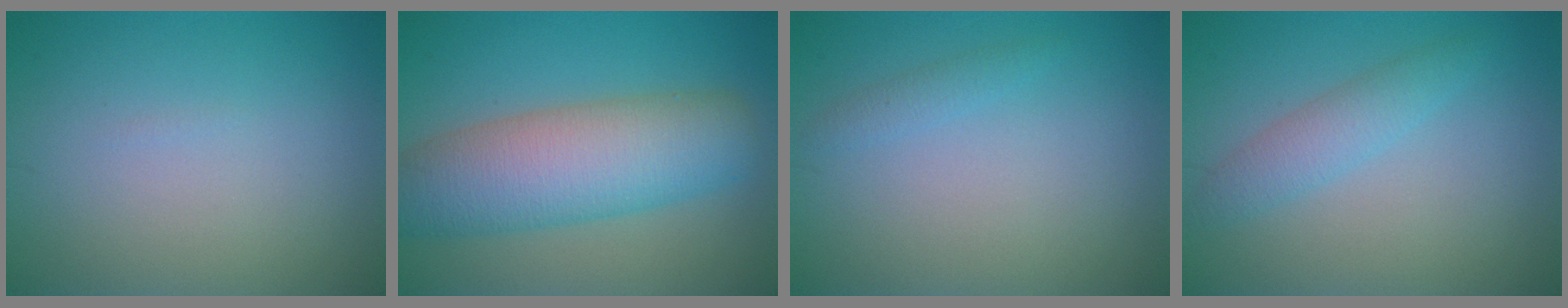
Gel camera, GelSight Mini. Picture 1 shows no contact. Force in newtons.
{"total": 9.0, "press": 9.0, "slide": 0.6}
{"total": 1.0, "press": 1.0, "slide": 0.1}
{"total": 2.4, "press": 2.4, "slide": 0.1}